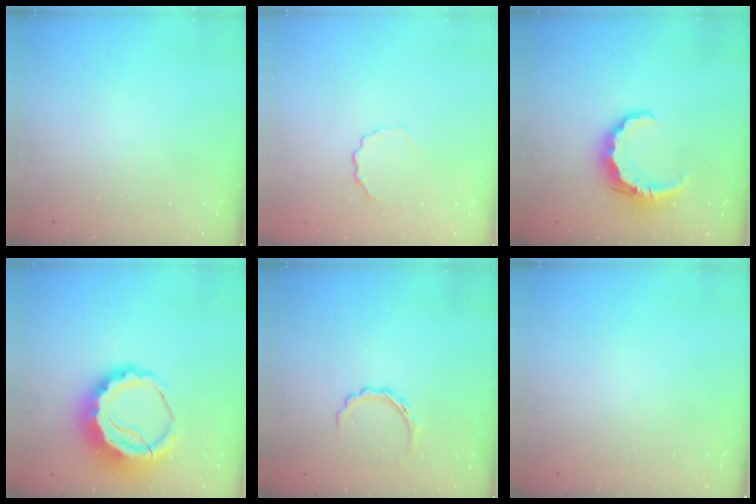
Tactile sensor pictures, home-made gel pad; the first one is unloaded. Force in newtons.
{"total": 2.6, "press": 2.3, "slide": 1.0}
{"total": 8.0, "press": 7.9, "slide": 1.2}
{"total": 10.2, "press": 10.1, "slide": 1.7}
{"total": 3.9, "press": 3.8, "slide": 0.9}
{"total": 0.0}